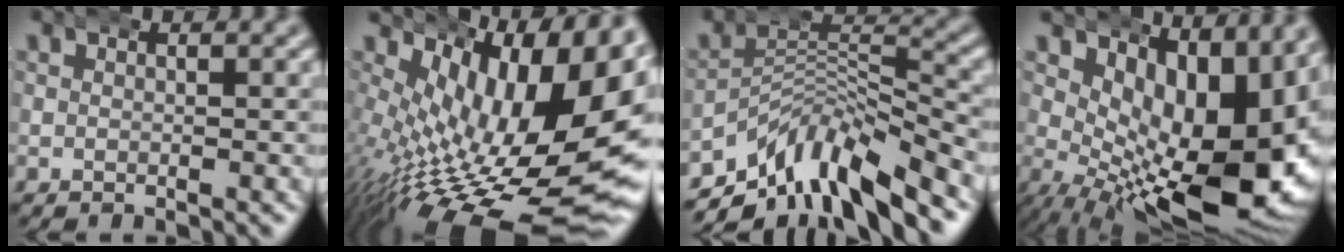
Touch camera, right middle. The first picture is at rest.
{"total": 15.7, "force": [-0.4, 7.4, 13.8], "torque": [-0.201, -0.026, 0.020]}
{"total": 9.7, "force": [-5.8, 5.5, 5.5], "torque": [-0.052, 0.007, -0.111]}
{"total": 14.9, "force": [0.8, 7.3, 13.0], "torque": [-0.180, -0.028, 0.029]}